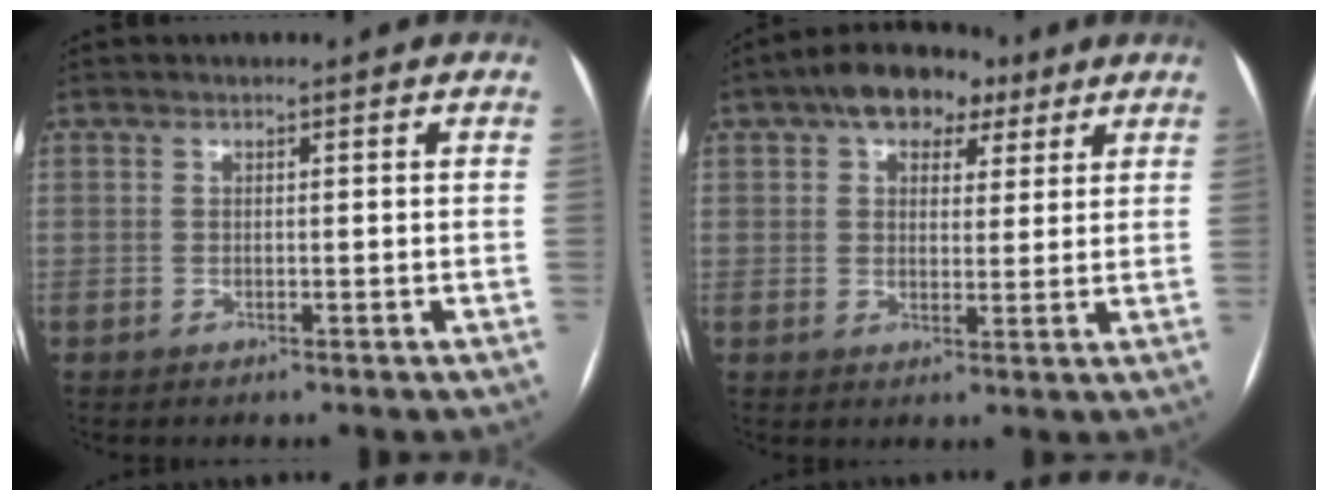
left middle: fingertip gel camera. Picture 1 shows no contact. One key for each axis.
{"total": 8.9, "fx": 5.2, "fy": 5.1, "fz": 5.1, "tx": -0.077, "ty": 0.029, "tz": 0.080}